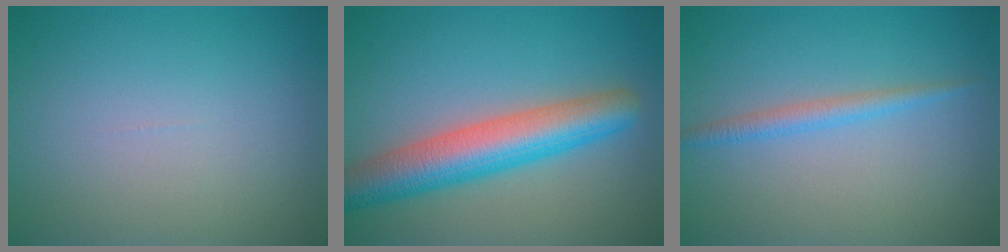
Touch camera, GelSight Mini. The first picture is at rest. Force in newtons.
{"total": 7.1, "press": 7.1, "slide": 0.2}
{"total": 1.7, "press": 1.7, "slide": 0.1}